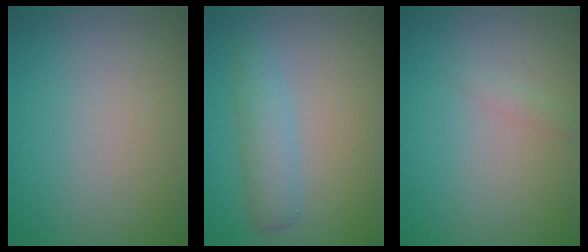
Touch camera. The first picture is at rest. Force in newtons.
{"total": 2.9, "press": 2.9, "slide": 0.1}
{"total": 0.7, "press": 0.7, "slide": 0.0}